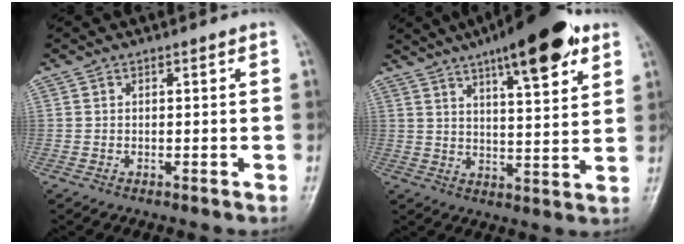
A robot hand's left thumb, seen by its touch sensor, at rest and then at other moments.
{"total": 16.7, "force": [9.7, 4.7, 12.8], "torque": [-0.164, -0.032, 0.143]}